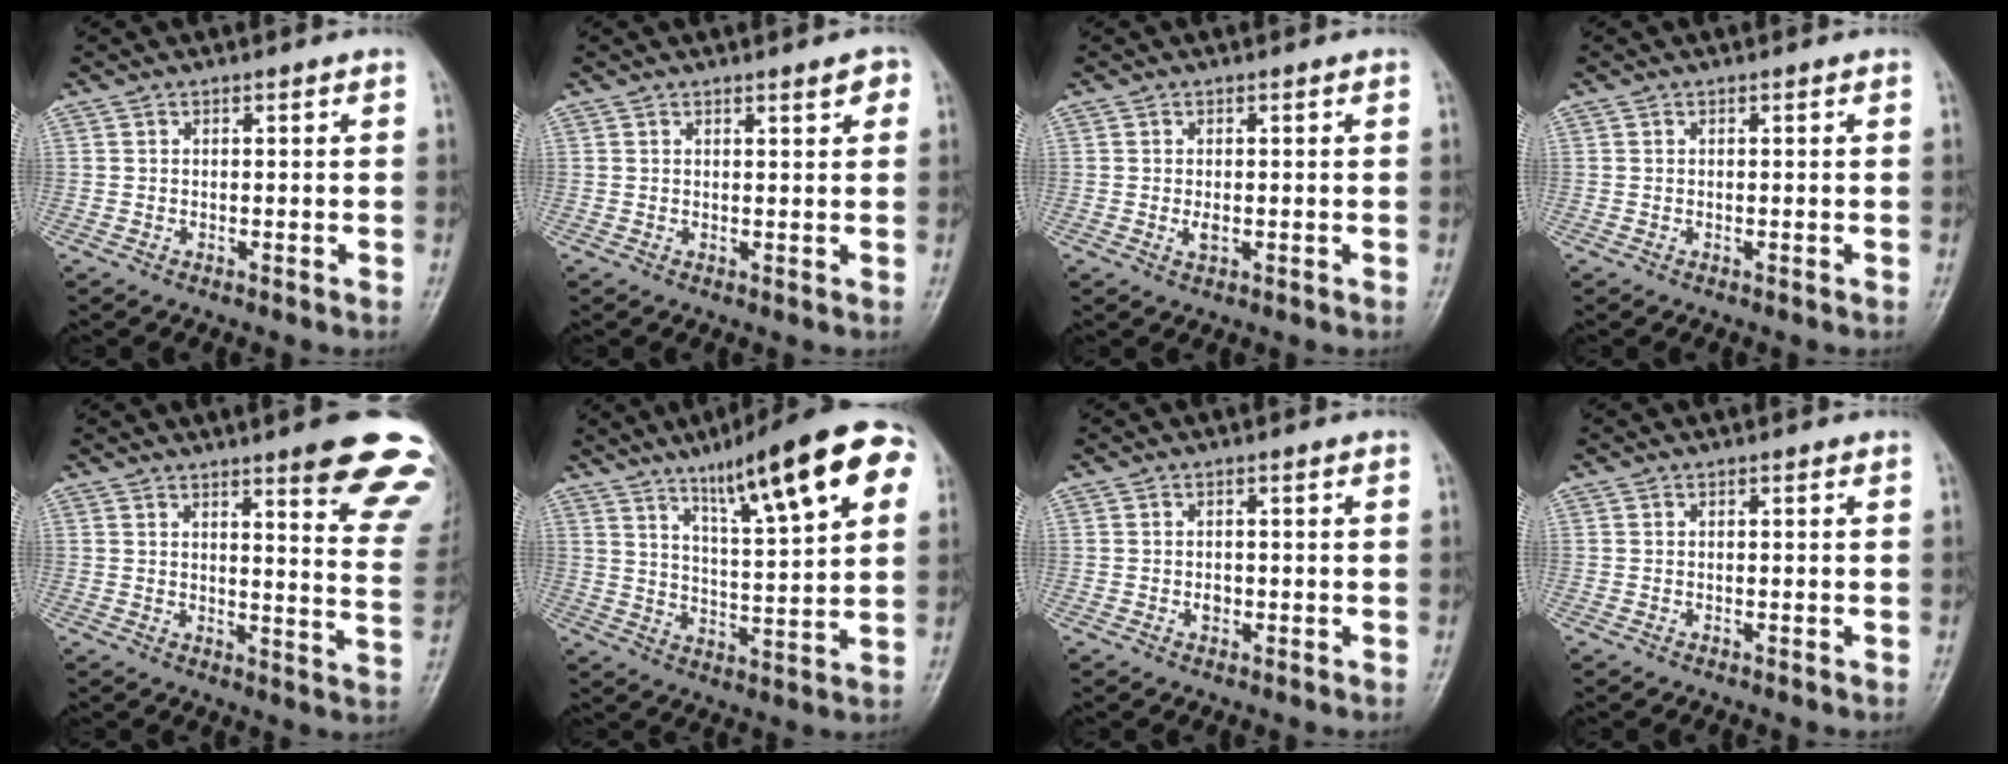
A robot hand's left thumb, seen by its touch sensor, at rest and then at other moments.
{"total": 2.3, "force": [1.2, 0.7, 1.8], "torque": [-0.017, -0.004, 0.015]}
{"total": 1.7, "force": [-0.2, 0.8, 1.5], "torque": [-0.025, -0.001, -0.001]}
{"total": 0.0}
{"total": 16.7, "force": [11.3, 2.4, 12.1], "torque": [-0.117, -0.062, 0.128]}
{"total": 20.3, "force": [10.1, 4.3, 17.0], "torque": [-0.220, -0.017, 0.151]}
{"total": 1.4, "force": [-0.3, 1.0, 0.9], "torque": [-0.006, 0.004, -0.003]}
{"total": 0.0}